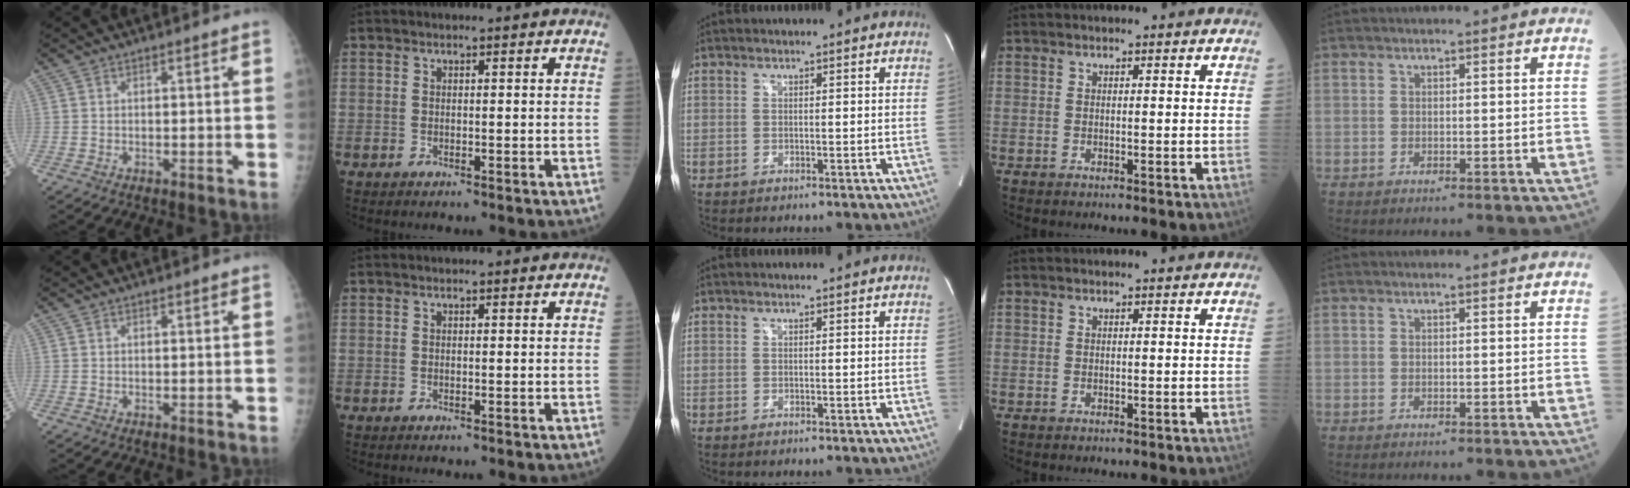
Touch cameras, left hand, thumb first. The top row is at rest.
{}